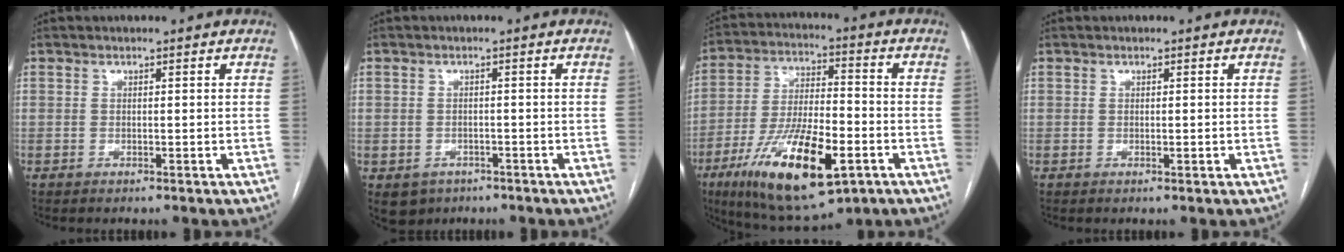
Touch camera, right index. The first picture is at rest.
{"total": 4.4, "force": [-2.4, 3.6, 0.8], "torque": [-0.010, 0.003, -0.029]}
{"total": 19.2, "force": [-8.5, 5.7, 16.2], "torque": [-0.317, -0.021, -0.135]}
{"total": 0.7, "force": [-0.1, 0.2, 0.6], "torque": [-0.012, -0.003, 0.000]}